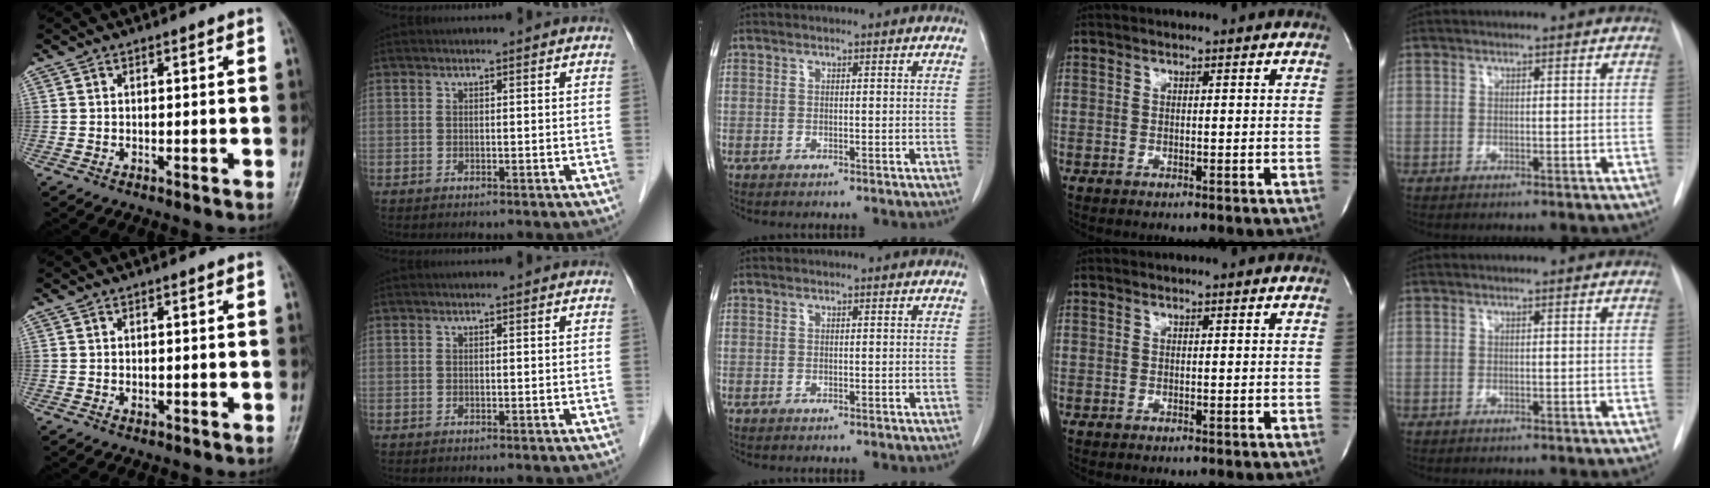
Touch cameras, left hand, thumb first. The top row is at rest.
{"thumb": {"total": 0.7, "force": [0.3, 0.3, 0.5], "torque": [-0.007, -0.003, 0.005]}}